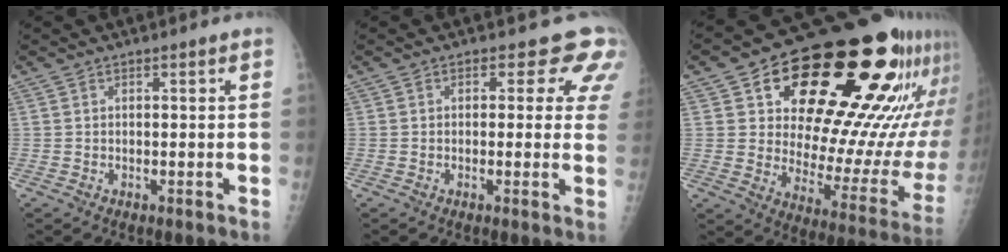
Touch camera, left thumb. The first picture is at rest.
{"total": 6.6, "force": [4.4, 4.1, 2.8], "torque": [0.012, -0.015, 0.026]}
{"total": 32.0, "force": [15.7, 12.9, 24.7], "torque": [-0.307, -0.021, 0.246]}